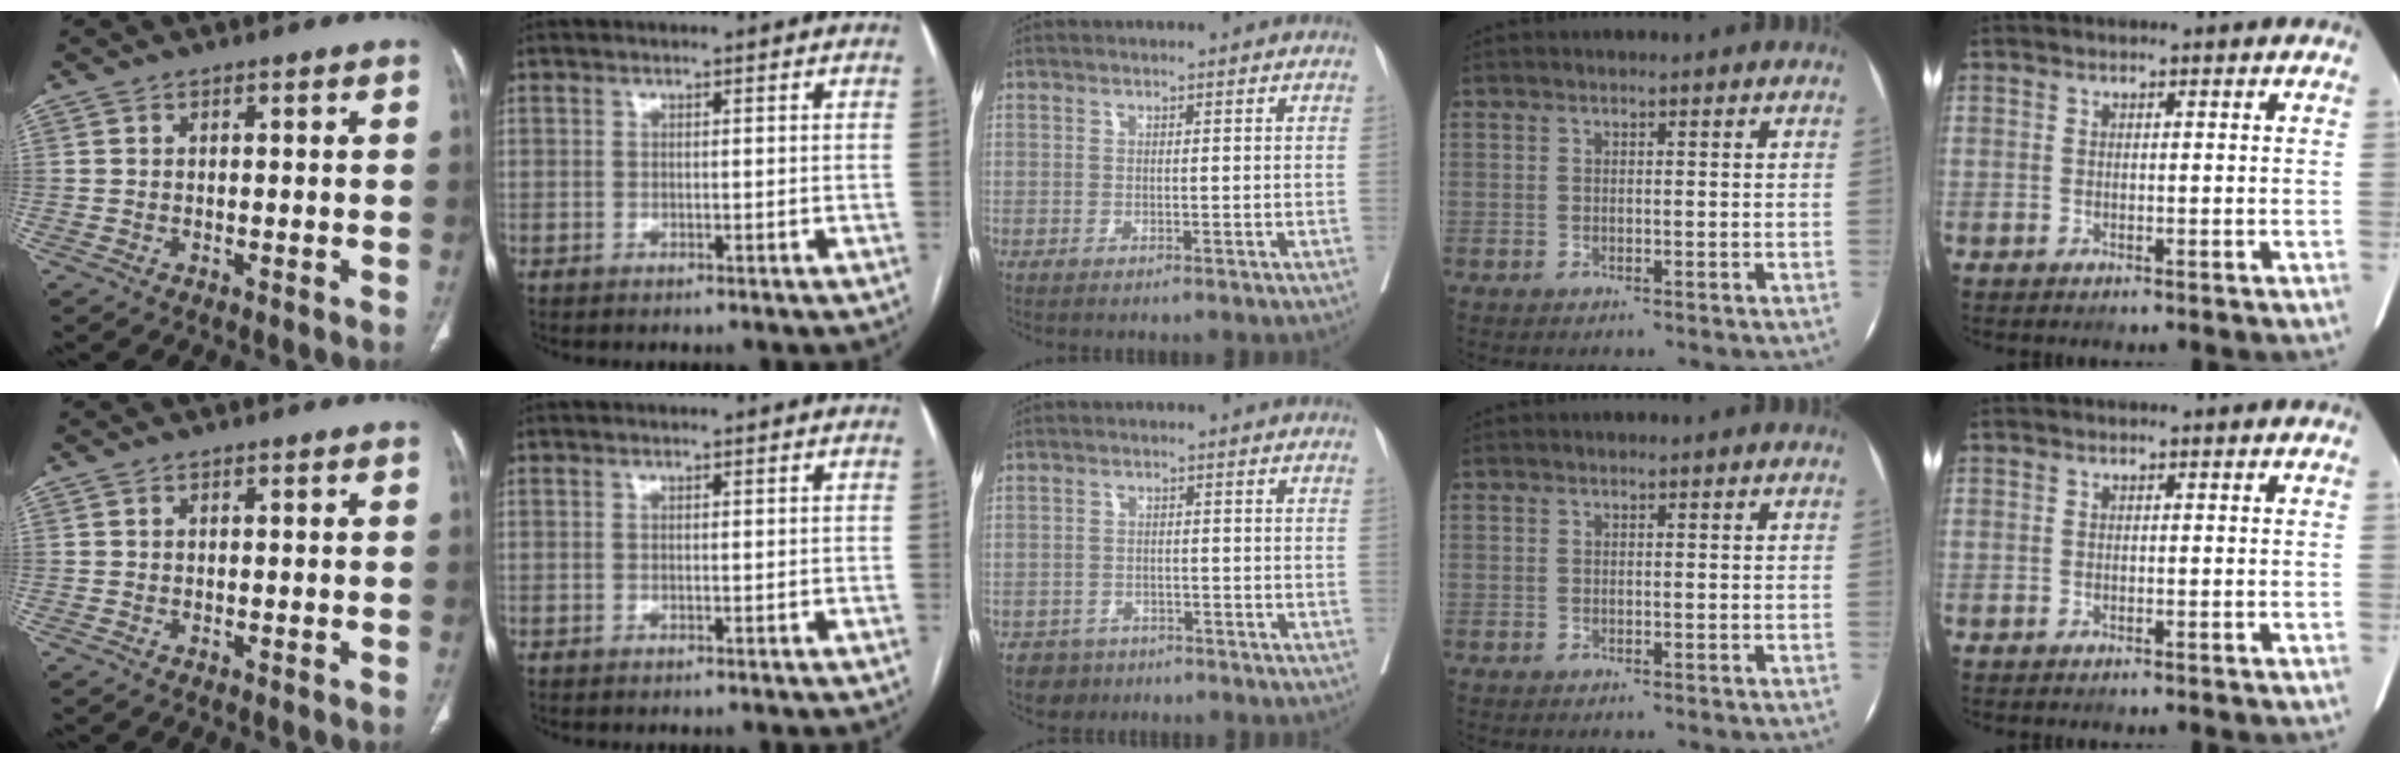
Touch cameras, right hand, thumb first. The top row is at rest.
{"middle": {"total": 3.1, "force": [-2.2, 2.2, -0.2], "torque": [0.004, 0.008, -0.036]}}